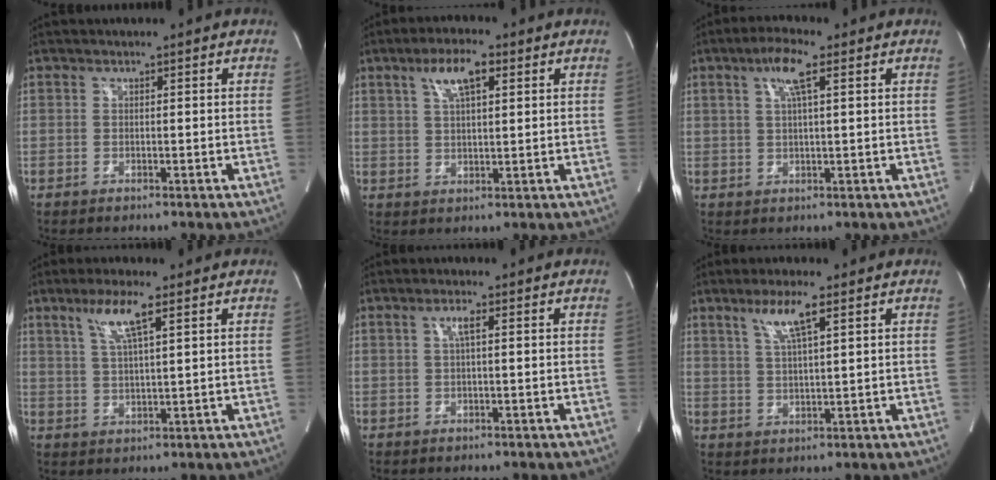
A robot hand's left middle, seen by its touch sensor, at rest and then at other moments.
{"total": 6.3, "force": [3.1, 1.5, 5.3], "torque": [-0.107, 0.009, 0.057]}
{"total": 5.3, "force": [2.3, 0.5, 4.7], "torque": [-0.098, 0.005, 0.042]}
{"total": 6.4, "force": [3.5, 0.3, 5.3], "torque": [-0.113, 0.000, 0.069]}
{"total": 1.9, "force": [0.6, 0.2, 1.8], "torque": [-0.041, 0.000, 0.011]}
{"total": 5.9, "force": [3.3, 0.2, 4.9], "torque": [-0.102, -0.001, 0.063]}